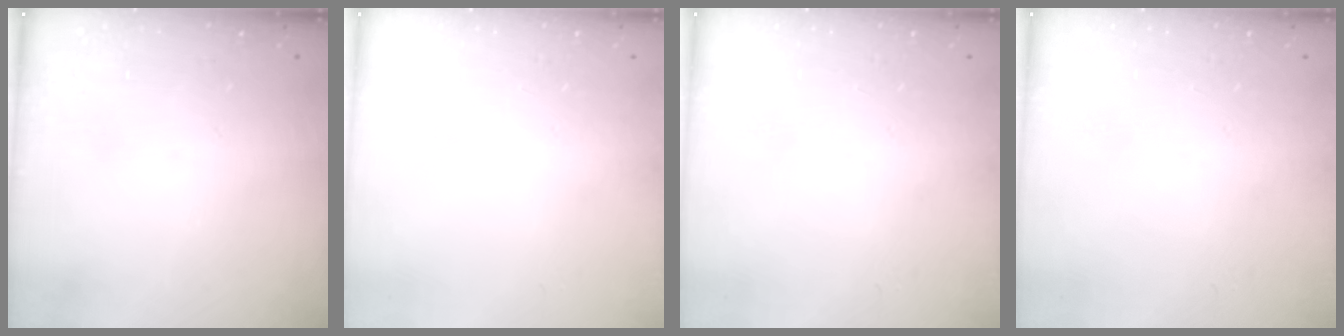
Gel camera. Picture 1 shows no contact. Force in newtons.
{"total": 0.0}
{"total": 0.0}
{"total": 0.0}